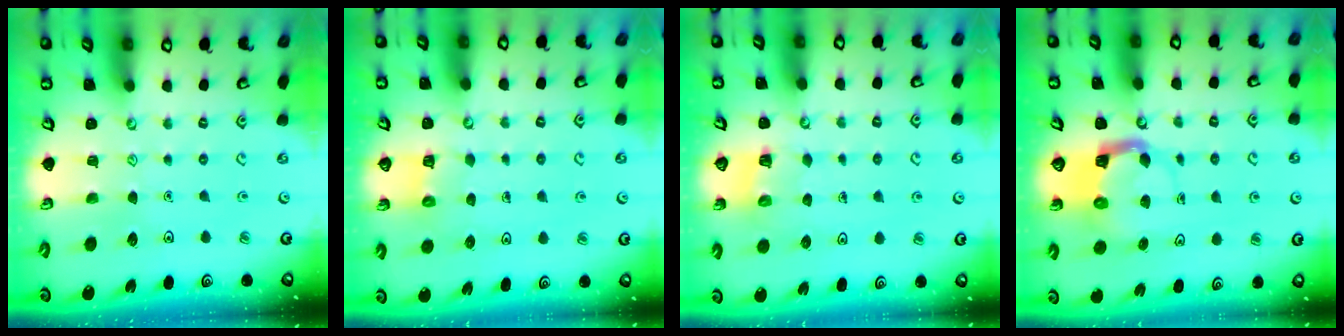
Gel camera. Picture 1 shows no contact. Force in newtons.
{"total": 4.1, "press": 4.1, "slide": 0.1}
{"total": 4.1, "press": 4.1, "slide": 0.2}
{"total": 3.6, "press": 3.6, "slide": 0.7}